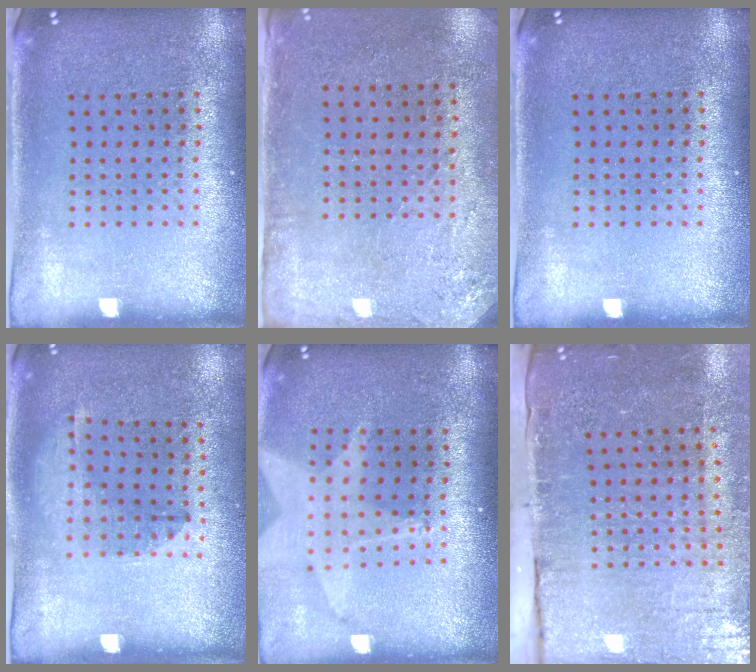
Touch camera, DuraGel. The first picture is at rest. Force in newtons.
{"total": 2.8, "press": 2.3, "slide": 1.6}
{"total": 0.0}
{"total": 1.3, "press": 0.9, "slide": 1.0}
{"total": 1.7, "press": 1.5, "slide": 0.7}
{"total": 4.4, "press": 3.8, "slide": 2.2}